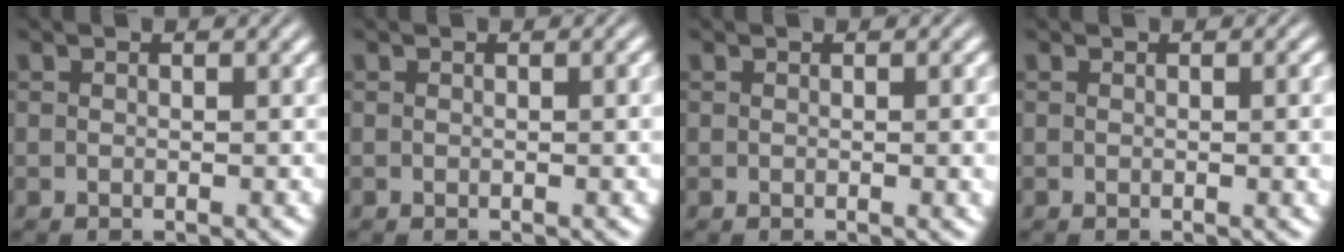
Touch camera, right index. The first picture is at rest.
{"total": 0.0}
{"total": 0.6, "force": [-0.1, -0.1, 0.6], "torque": [-0.010, -0.003, 0.000]}
{"total": 0.7, "force": [-0.1, -0.2, 0.6], "torque": [-0.011, -0.004, 0.001]}